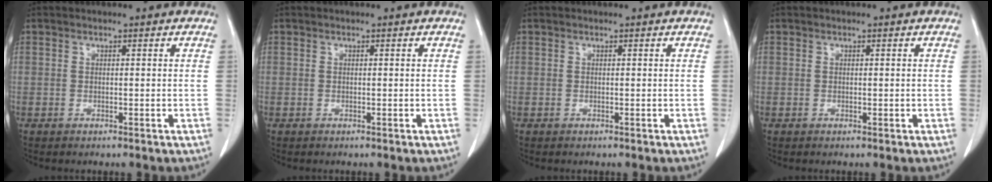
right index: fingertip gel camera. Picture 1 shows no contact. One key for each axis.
{"total": 0.0}
{"total": 0.0}
{"total": 0.0}